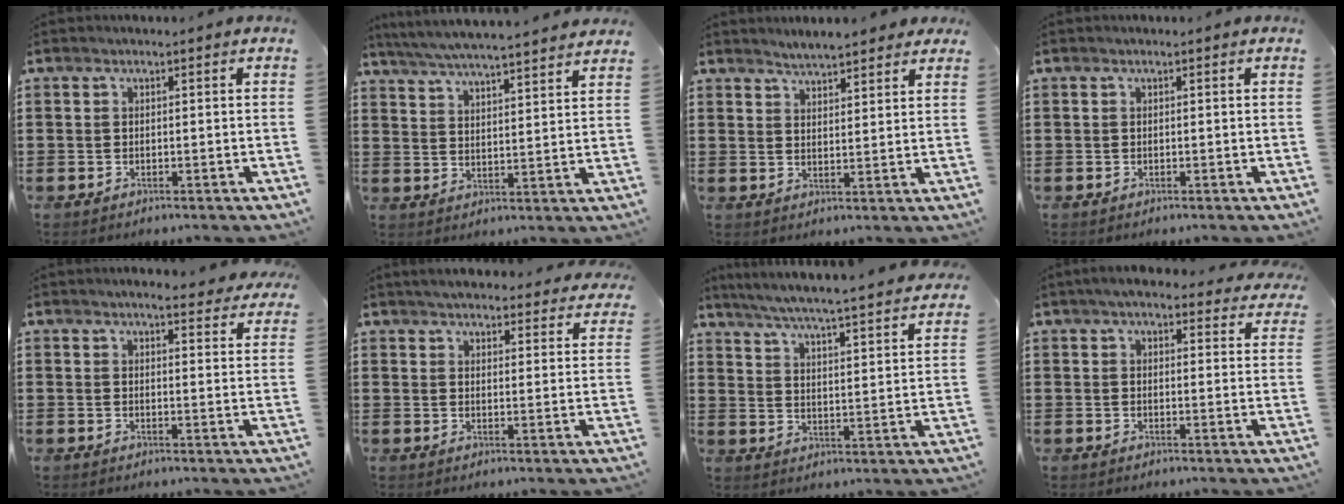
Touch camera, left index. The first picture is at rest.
{"total": 5.3, "force": [5.1, -0.6, 1.5], "torque": [-0.050, -0.034, 0.086]}
{"total": 3.3, "force": [3.2, 0.2, 0.3], "torque": [-0.015, -0.008, 0.060]}
{"total": 0.0}
{"total": 4.1, "force": [3.7, -0.2, 1.5], "torque": [-0.033, -0.015, 0.065]}
{"total": 4.3, "force": [4.2, 0.1, 0.8], "torque": [-0.032, -0.019, 0.076]}
{"total": 5.3, "force": [4.9, -1.0, 1.9], "torque": [-0.060, -0.045, 0.075]}
{"total": 4.9, "force": [4.4, 0.8, 2.1], "torque": [-0.046, -0.011, 0.078]}